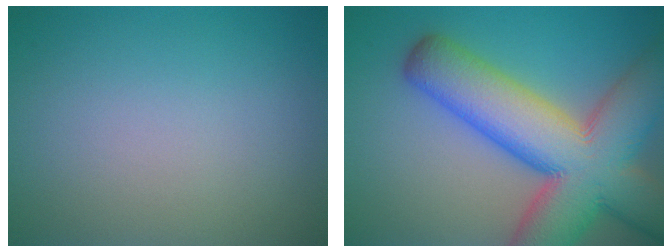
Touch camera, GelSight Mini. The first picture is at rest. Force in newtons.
{"total": 14.5, "press": 14.4, "slide": 0.8}